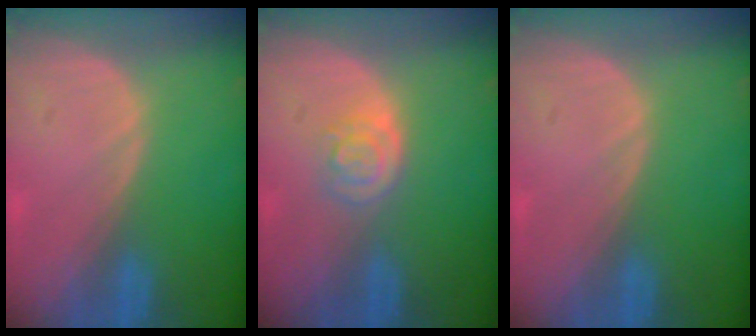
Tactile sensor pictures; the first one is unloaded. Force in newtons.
{"total": 3.2, "press": 3.2, "slide": 0.2}
{"total": 0.0}